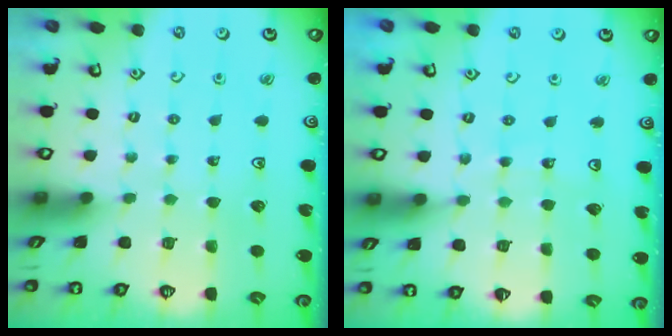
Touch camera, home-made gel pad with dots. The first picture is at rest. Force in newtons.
{"total": 6.2, "press": 6.2, "slide": 0.8}